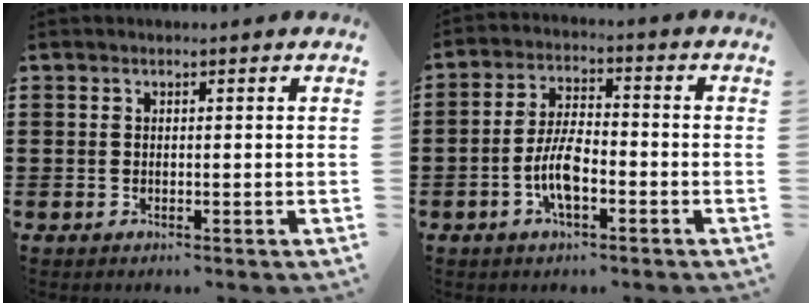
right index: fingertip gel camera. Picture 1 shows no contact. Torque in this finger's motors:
{"motor_torque": [2.14, 0.00, 0.81, 0.19]}